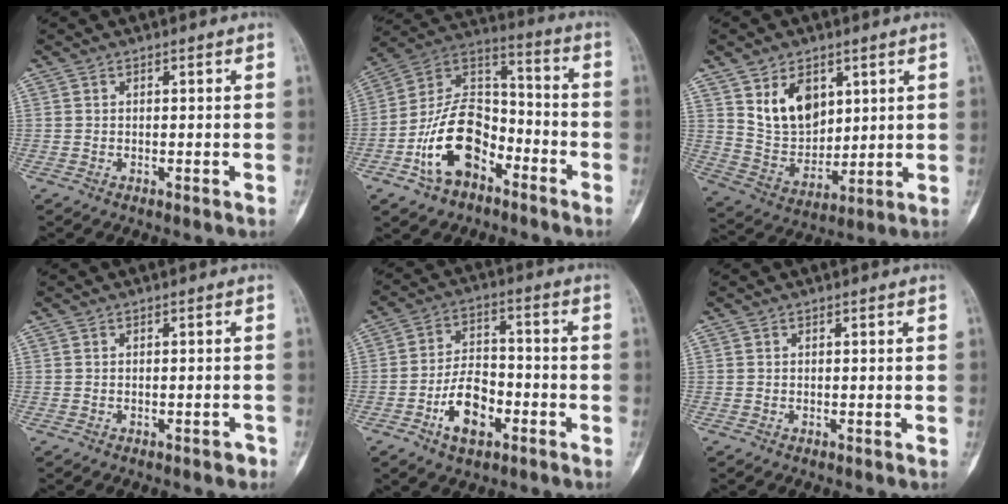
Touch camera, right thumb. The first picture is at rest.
{"total": 16.7, "force": [-7.4, 10.4, 10.7], "torque": [-0.166, 0.074, -0.138]}
{"total": 11.4, "force": [5.0, 7.8, 6.7], "torque": [-0.087, -0.034, 0.110]}
{"total": 1.3, "force": [-0.9, 0.6, 0.7], "torque": [-0.009, 0.009, -0.009]}
{"total": 10.0, "force": [-4.3, 5.8, 7.0], "torque": [-0.102, 0.029, -0.078]}
{"total": 0.0}